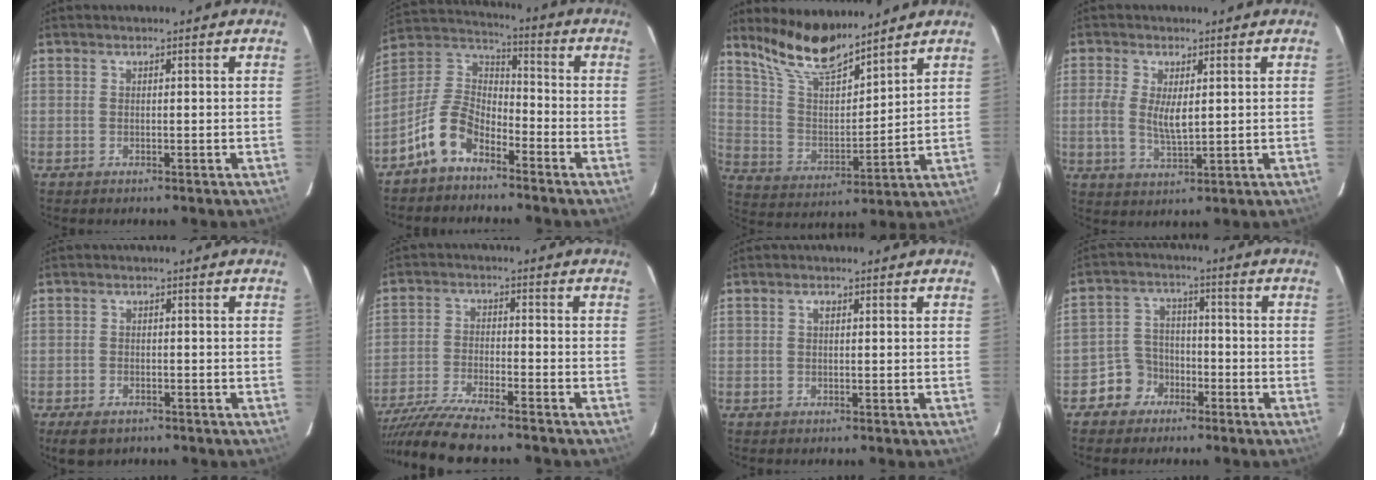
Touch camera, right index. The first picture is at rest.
{"total": 9.9, "force": [-6.3, 5.2, 5.5], "torque": [-0.126, 0.024, -0.131]}
{"total": 13.5, "force": [11.5, 2.9, 6.4], "torque": [-0.129, 0.000, 0.224]}
{"total": 5.6, "force": [0.6, 2.2, 5.1], "torque": [-0.103, -0.004, 0.010]}
{"total": 4.7, "force": [-3.3, 2.6, 2.2], "torque": [-0.058, -0.010, -0.051]}
{"total": 13.4, "force": [-11.8, 1.0, 6.3], "torque": [-0.147, -0.031, -0.212]}
{"total": 0.8, "force": [0.2, 0.4, 0.6], "torque": [-0.011, 0.004, 0.002]}
{"total": 6.0, "force": [-3.7, 4.8, 0.3], "torque": [-0.017, 0.029, -0.067]}